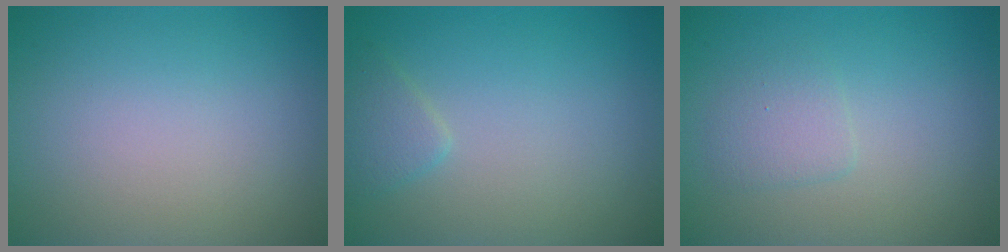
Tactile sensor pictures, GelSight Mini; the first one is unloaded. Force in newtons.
{"total": 1.5, "press": 1.5, "slide": 0.1}
{"total": 1.6, "press": 1.6, "slide": 0.1}